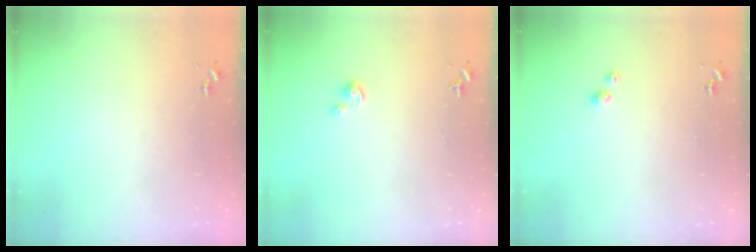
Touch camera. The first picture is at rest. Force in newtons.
{"total": 2.7, "press": 2.7, "slide": 0.3}
{"total": 3.9, "press": 3.9, "slide": 0.6}